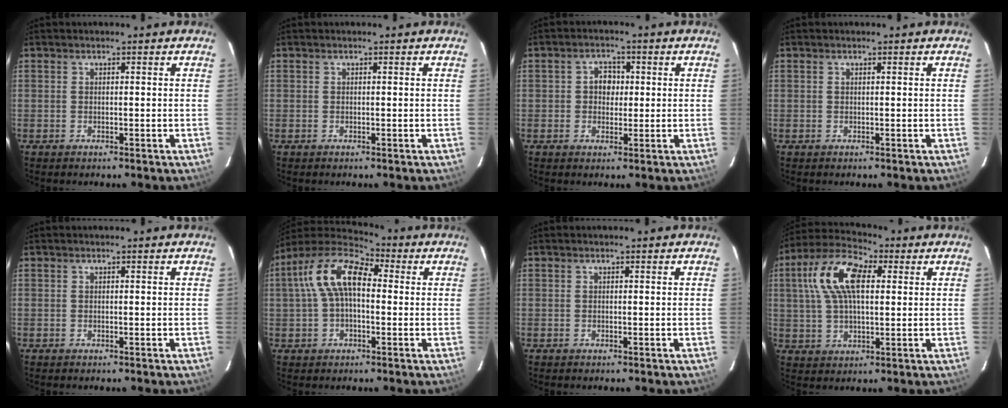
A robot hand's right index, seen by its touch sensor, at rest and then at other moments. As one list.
[{"total": 0.0}, {"total": 3.5, "force": [0.2, 3.1, 1.7], "torque": [-0.025, 0.013, 0.003]}, {"total": 0.0}, {"total": 0.0}, {"total": 12.6, "force": [1.5, 6.8, 10.4], "torque": [-0.199, 0.035, 0.016]}, {"total": 0.0}, {"total": 13.4, "force": [3.5, 6.7, 11.1], "torque": [-0.221, 0.032, 0.056]}]